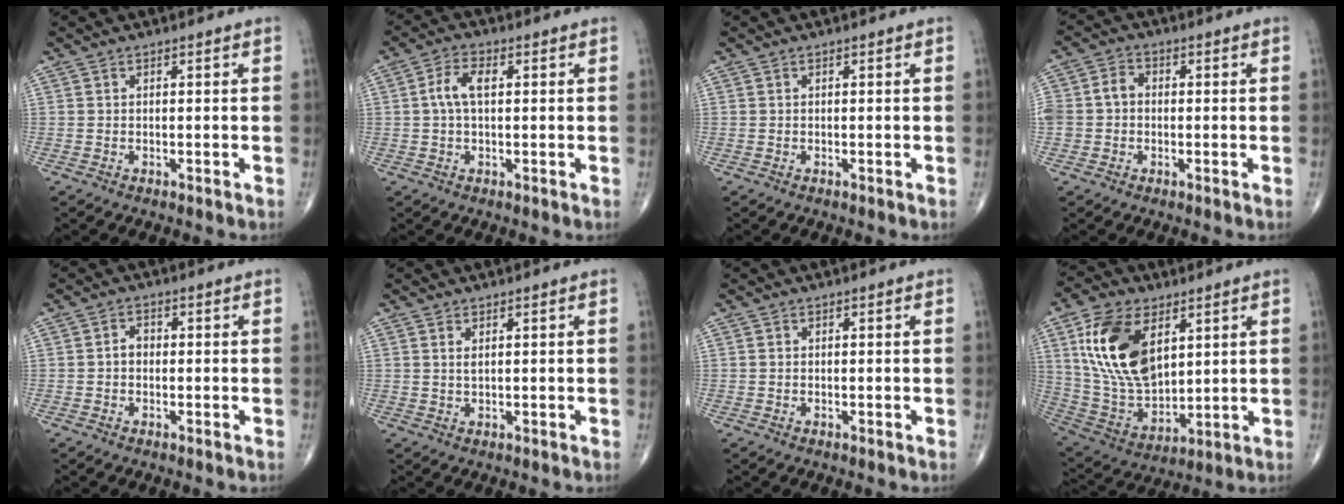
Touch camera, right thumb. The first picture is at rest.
{"total": 4.7, "force": [0.7, 2.3, 4.1], "torque": [-0.088, 0.012, 0.010]}
{"total": 0.0}
{"total": 5.8, "force": [-0.3, 4.9, 3.1], "torque": [-0.056, 0.024, -0.009]}
{"total": 2.0, "force": [-0.3, 1.5, 1.2], "torque": [-0.011, 0.010, -0.009]}
{"total": 1.2, "force": [0.6, 0.4, 1.0], "torque": [-0.022, -0.001, 0.012]}
{"total": 0.0}
{"total": 18.9, "force": [6.7, 10.9, 13.9], "torque": [-0.249, -0.028, 0.136]}